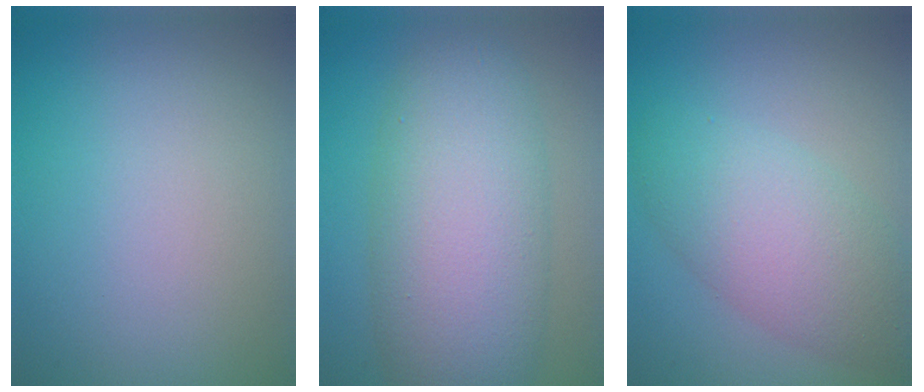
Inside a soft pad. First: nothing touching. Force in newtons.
{"total": 9.5, "press": 9.5, "slide": 0.3}
{"total": 4.3, "press": 4.3, "slide": 0.4}